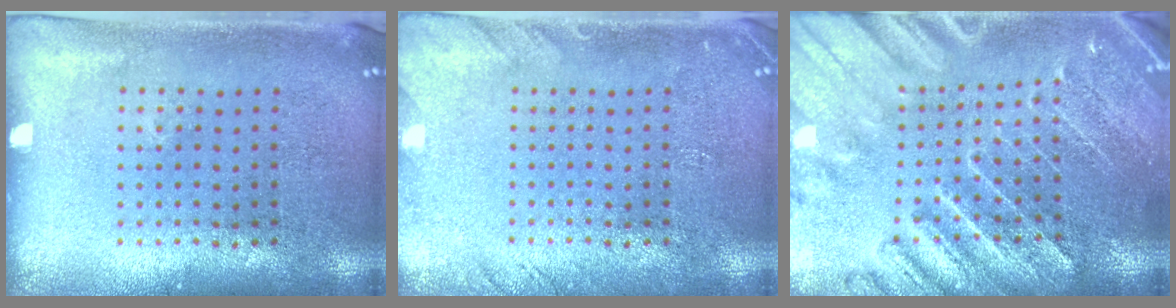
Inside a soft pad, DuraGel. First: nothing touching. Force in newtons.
{"total": 1.5, "press": 1.5, "slide": 0.2}
{"total": 3.0, "press": 2.9, "slide": 0.9}